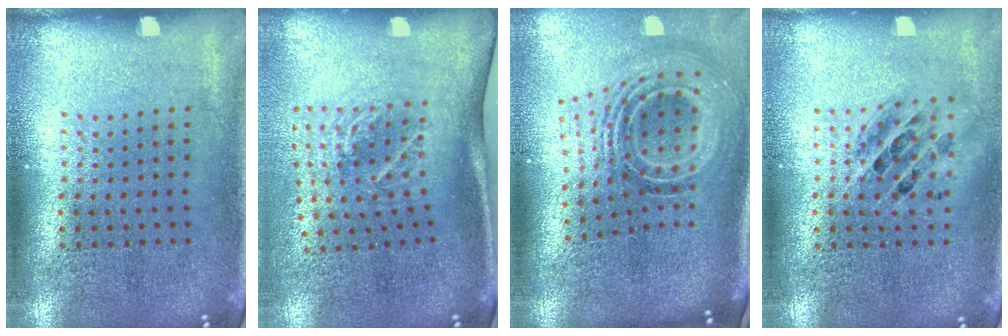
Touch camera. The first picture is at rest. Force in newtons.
{"total": 2.0, "press": 1.4, "slide": 1.4}
{"total": 2.3, "press": 1.5, "slide": 1.7}
{"total": 1.5, "press": 1.2, "slide": 0.8}